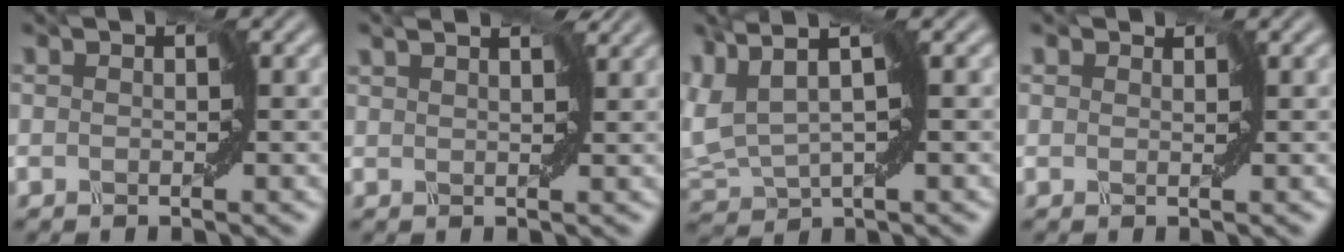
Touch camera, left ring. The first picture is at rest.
{"total": 0.9, "force": [0.8, 0.0, 0.4], "torque": [-0.011, -0.002, 0.015]}
{"total": 5.1, "force": [3.1, 1.5, 3.8], "torque": [-0.112, 0.008, 0.069]}
{"total": 1.6, "force": [0.9, 1.1, 0.7], "torque": [-0.001, 0.010, 0.001]}